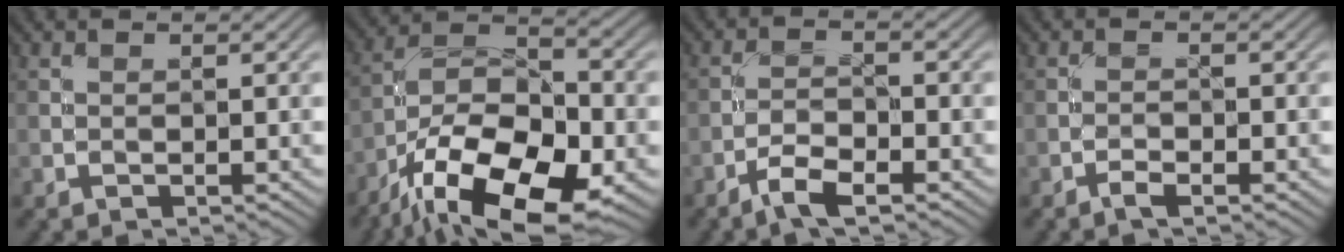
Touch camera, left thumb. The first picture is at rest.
{"total": 17.3, "force": [-9.9, 7.9, 11.7], "torque": [-0.226, -0.017, -0.180]}
{"total": 4.3, "force": [-3.0, 1.2, 2.8], "torque": [-0.060, 0.001, -0.066]}
{"total": 1.6, "force": [-1.2, 0.3, 0.9], "torque": [-0.022, 0.001, -0.028]}